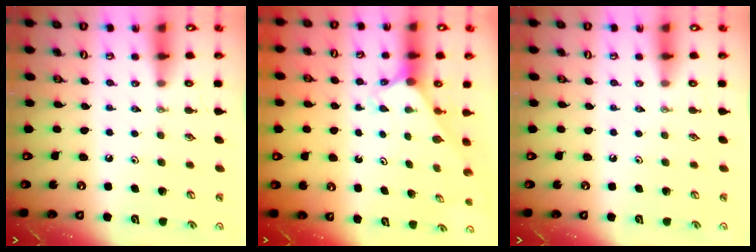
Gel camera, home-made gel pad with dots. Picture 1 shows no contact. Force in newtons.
{"total": 2.4, "press": 2.4, "slide": 0.2}
{"total": 0.0}